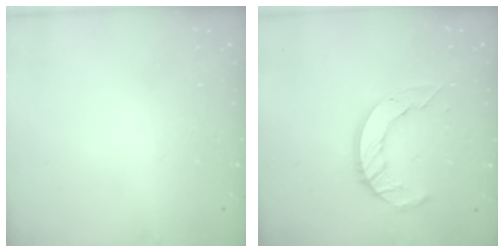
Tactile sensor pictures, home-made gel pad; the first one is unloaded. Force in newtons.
{"total": 10.8, "press": 10.8, "slide": 1.0}